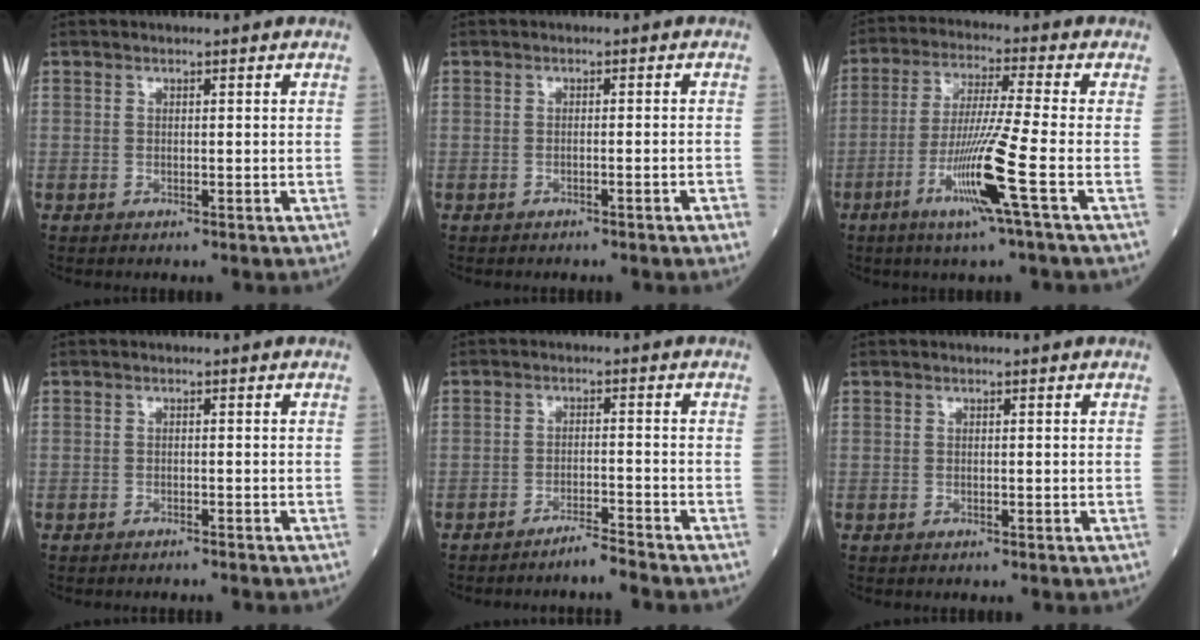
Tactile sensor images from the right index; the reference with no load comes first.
{"total": 1.9, "force": [-1.3, -0.5, 1.4], "torque": [-0.025, 0.004, -0.014]}
{"total": 11.1, "force": [-4.3, -2.0, 10.0], "torque": [-0.196, -0.021, -0.084]}
{"total": 2.1, "force": [-2.0, -0.1, 0.6], "torque": [-0.010, -0.001, -0.022]}
{"total": 3.2, "force": [-3.0, -0.9, 0.9], "torque": [-0.016, -0.012, -0.053]}
{"total": 0.0}